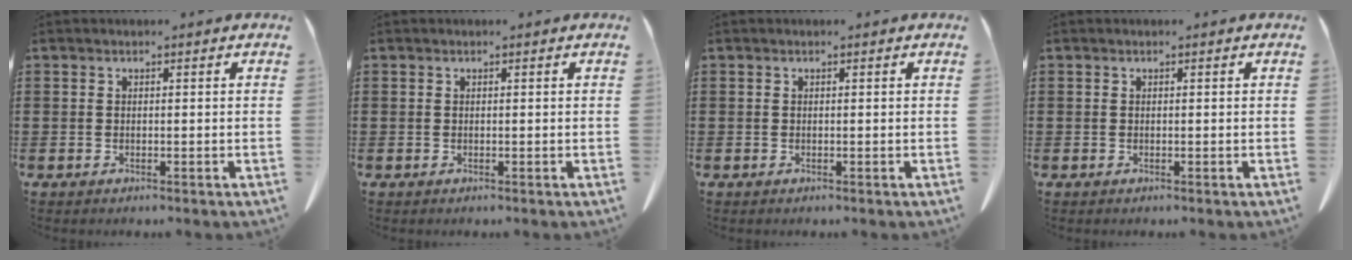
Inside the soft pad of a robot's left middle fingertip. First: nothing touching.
{"total": 0.0}
{"total": 0.0}
{"total": 0.0}